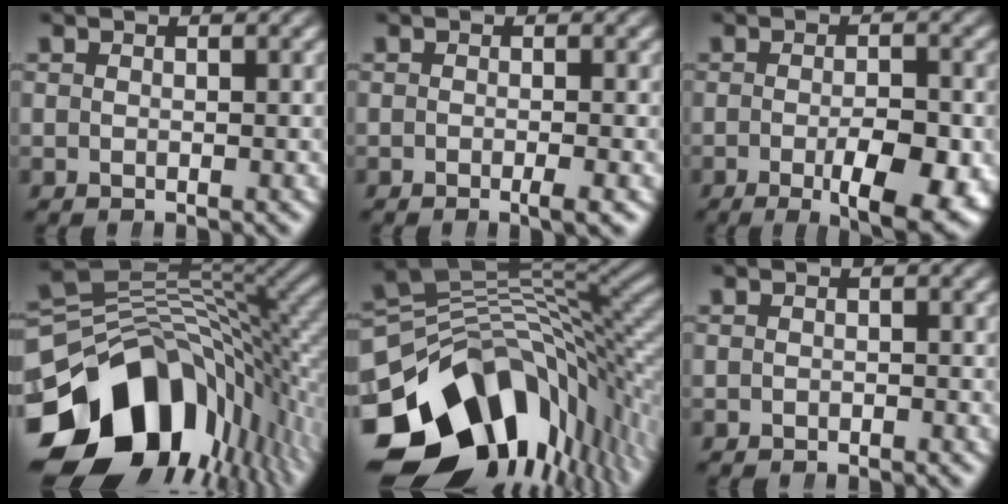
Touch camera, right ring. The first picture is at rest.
{"total": 1.0, "force": [-0.6, -0.4, 0.7], "torque": [-0.001, 0.005, -0.013]}
{"total": 7.5, "force": [-2.5, 2.2, 6.7], "torque": [-0.083, -0.004, -0.036]}
{"total": 22.3, "force": [-6.0, 14.2, 16.0], "torque": [-0.240, -0.039, -0.077]}
{"total": 24.0, "force": [-6.3, 15.7, 17.1], "torque": [-0.265, -0.053, -0.075]}
{"total": 0.6, "force": [-0.5, -0.1, -0.4], "torque": [0.009, -0.004, -0.006]}